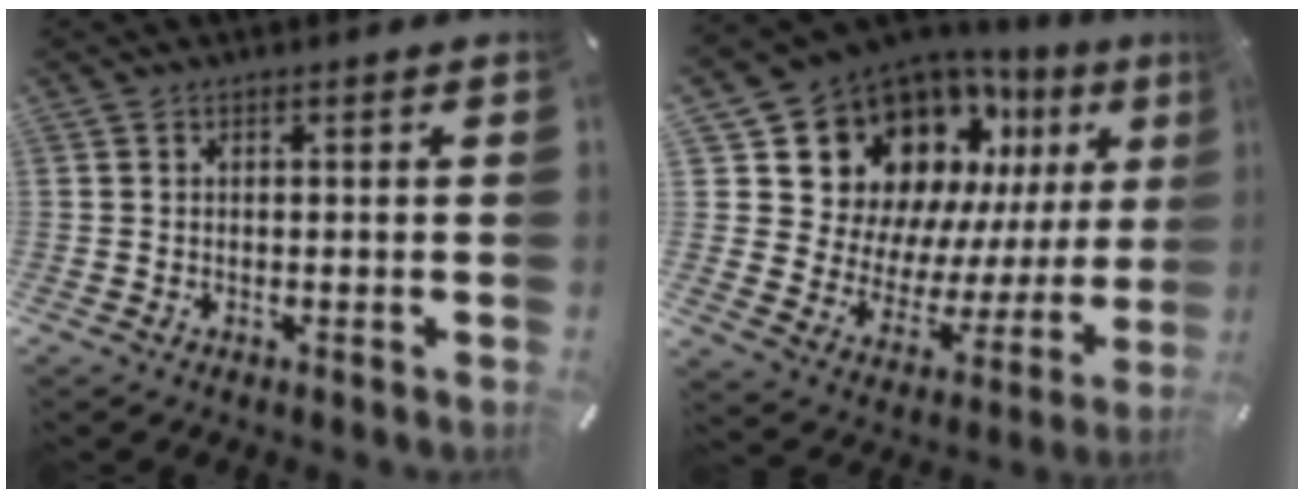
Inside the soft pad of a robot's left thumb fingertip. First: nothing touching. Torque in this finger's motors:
{"motor_torque": [1.06, 1.35, 1.99, -0.78, 0.26]}